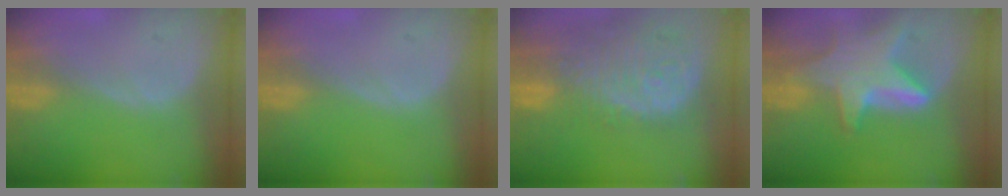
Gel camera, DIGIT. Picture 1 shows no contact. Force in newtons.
{"total": 0.0}
{"total": 14.3, "press": 11.7, "slide": 8.2}
{"total": 9.0, "press": 9.0, "slide": 0.6}